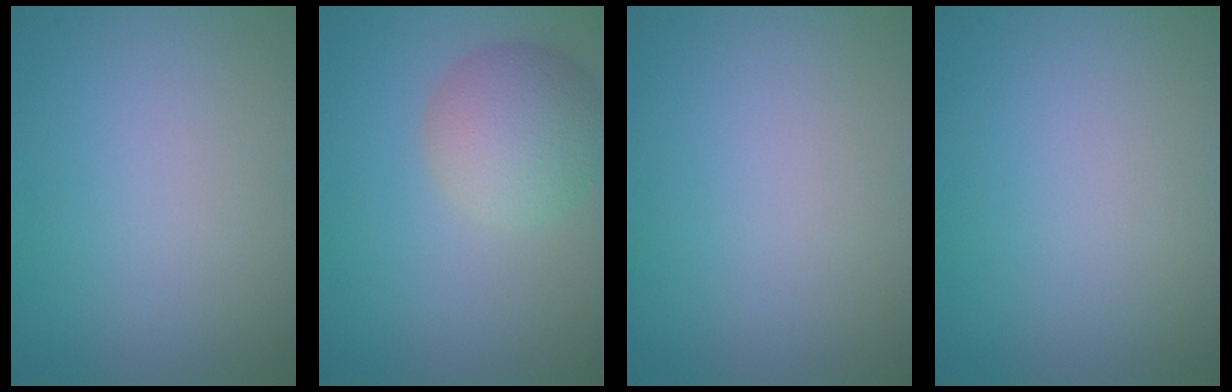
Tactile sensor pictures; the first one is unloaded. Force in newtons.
{"total": 4.8, "press": 4.8, "slide": 0.2}
{"total": 0.0}
{"total": 0.0}